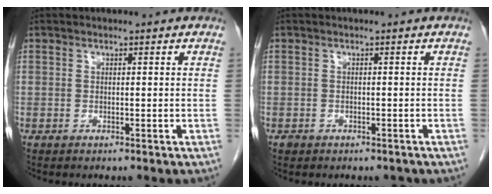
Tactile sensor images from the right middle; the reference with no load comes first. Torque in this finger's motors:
{"motor_torque": [-0.21, -0.17, 0.00, 0.00]}